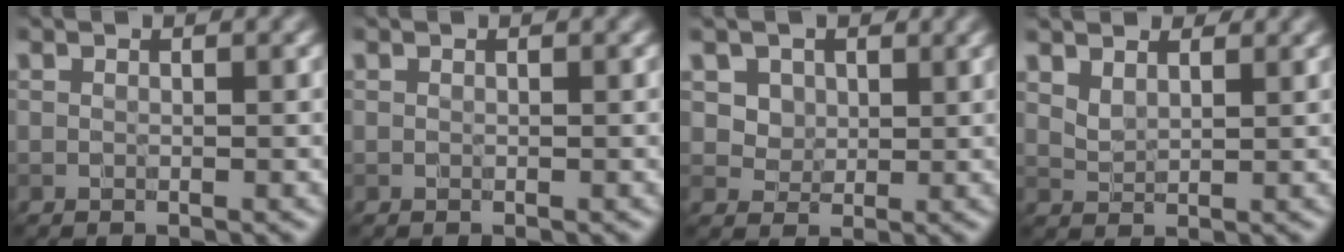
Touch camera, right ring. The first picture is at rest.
{"total": 0.0}
{"total": 4.1, "force": [2.3, 3.0, 1.6], "torque": [-0.045, -0.001, 0.044]}
{"total": 3.3, "force": [2.7, 1.5, 1.3], "torque": [-0.045, 0.003, 0.052]}